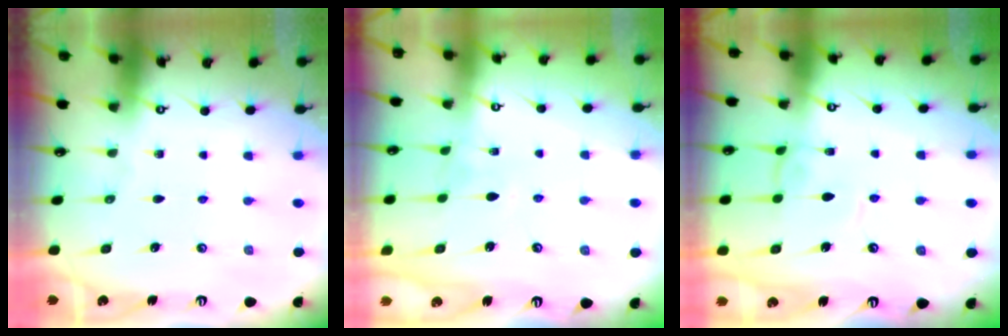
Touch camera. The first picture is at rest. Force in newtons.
{"total": 3.3, "press": 3.3, "slide": 0.3}
{"total": 0.6, "press": 0.4, "slide": 0.4}